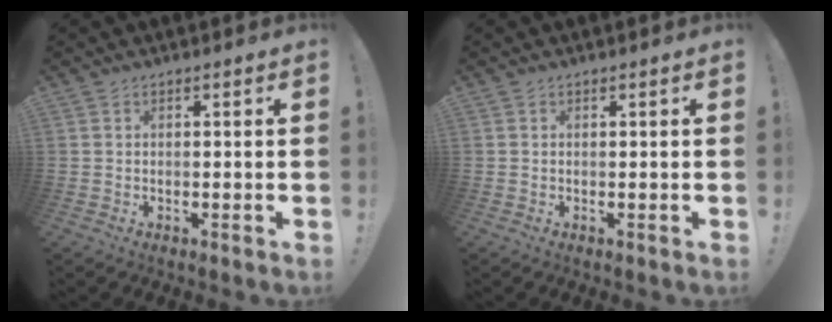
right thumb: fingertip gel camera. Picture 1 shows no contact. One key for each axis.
{"total": 0.0}